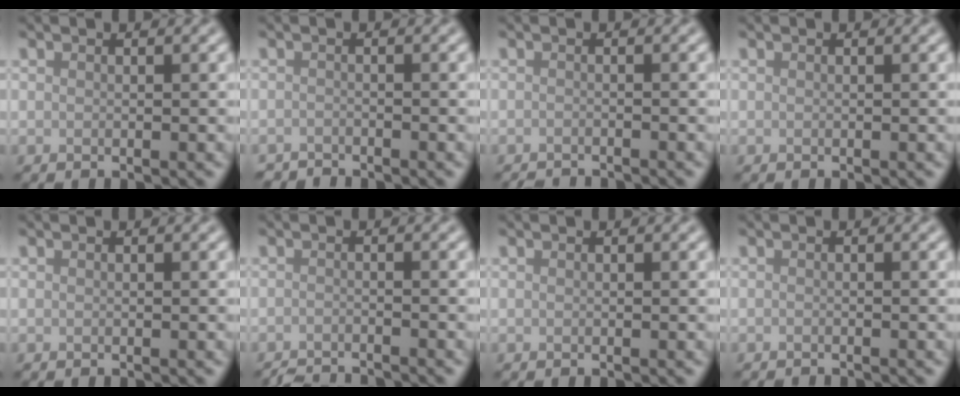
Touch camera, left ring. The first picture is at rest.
{"total": 1.4, "force": [-1.4, 0.1, -0.1], "torque": [0.005, -0.004, -0.027]}
{"total": 2.7, "force": [-2.6, 0.3, 0.6], "torque": [-0.001, -0.010, -0.041]}
{"total": 0.0}
{"total": 0.0}
{"total": 3.4, "force": [-3.3, 0.4, 0.8], "torque": [-0.007, -0.011, -0.055]}
{"total": 0.0}
{"total": 1.1, "force": [-1.1, 0.1, 0.2], "torque": [0.004, -0.004, -0.017]}